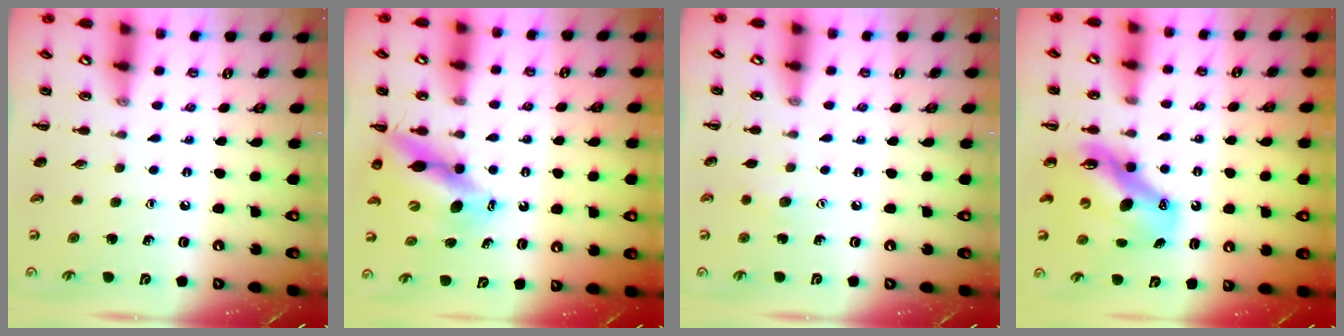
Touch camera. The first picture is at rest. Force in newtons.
{"total": 11.1, "press": 10.7, "slide": 3.0}
{"total": 4.3, "press": 4.2, "slide": 1.0}
{"total": 10.7, "press": 10.3, "slide": 2.8}